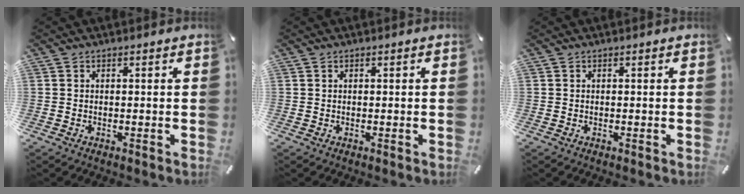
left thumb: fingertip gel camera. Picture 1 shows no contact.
{"total": 0.0}
{"total": 0.0}